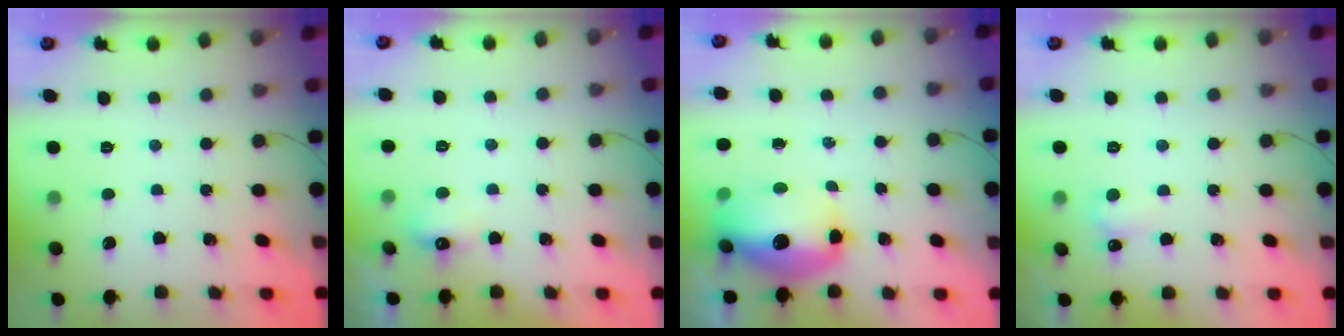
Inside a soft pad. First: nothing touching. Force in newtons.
{"total": 3.9, "press": 3.8, "slide": 1.0}
{"total": 13.5, "press": 13.2, "slide": 3.1}
{"total": 3.7, "press": 3.5, "slide": 1.1}